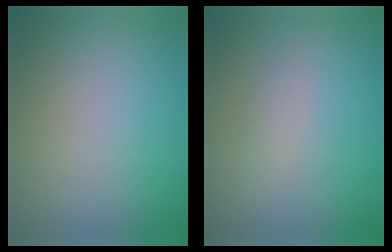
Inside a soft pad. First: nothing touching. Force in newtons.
{"total": 0.9, "press": 0.9, "slide": 0.0}